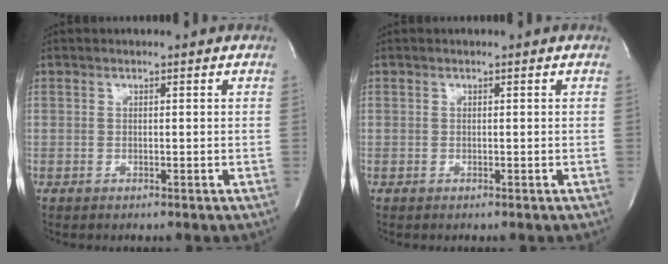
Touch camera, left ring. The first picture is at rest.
{"total": 0.0}